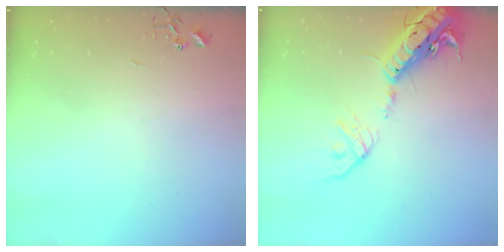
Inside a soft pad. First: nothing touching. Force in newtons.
{"total": 18.7, "press": 18.3, "slide": 3.9}